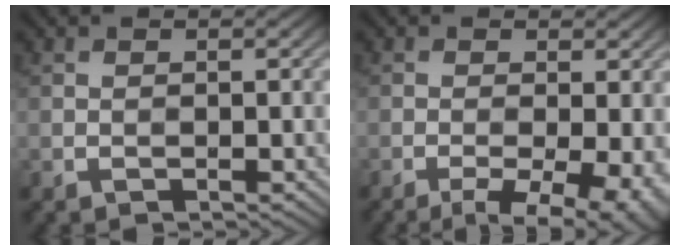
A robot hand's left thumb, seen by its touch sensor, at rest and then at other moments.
{"total": 8.0, "force": [-3.5, 2.7, 6.7], "torque": [-0.102, -0.012, -0.046]}